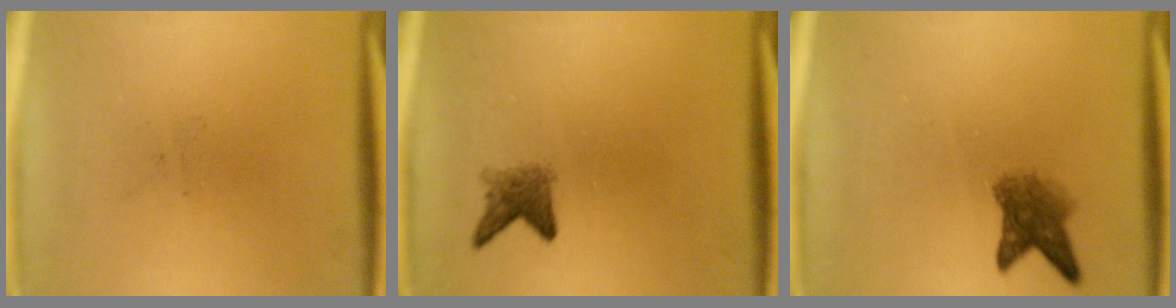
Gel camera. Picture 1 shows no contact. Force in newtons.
{"total": 2.6}
{"total": 4.2}